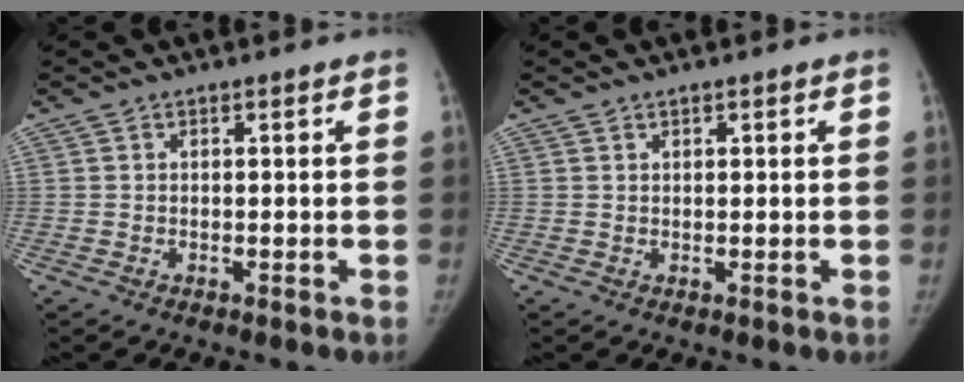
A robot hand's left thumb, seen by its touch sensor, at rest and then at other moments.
{"total": 0.6, "force": [0.5, 0.3, 0.3], "torque": [-0.002, -0.003, 0.007]}